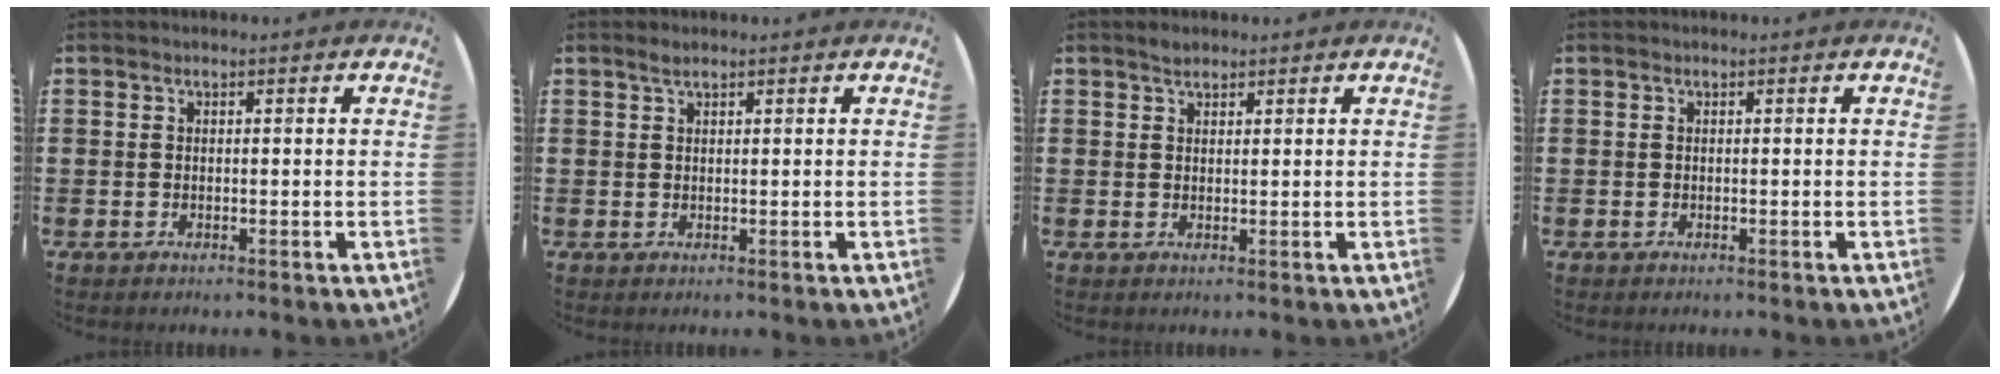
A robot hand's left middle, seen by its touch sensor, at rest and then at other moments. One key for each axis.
{"total": 0.9, "fx": 0.8, "fy": 0.0, "fz": 0.5, "tx": -0.009, "ty": 0.001, "tz": 0.015}
{"total": 1.2, "fx": 1.1, "fy": 0.4, "fz": 0.3, "tx": -0.008, "ty": 0.004, "tz": 0.020}
{"total": 0.0}